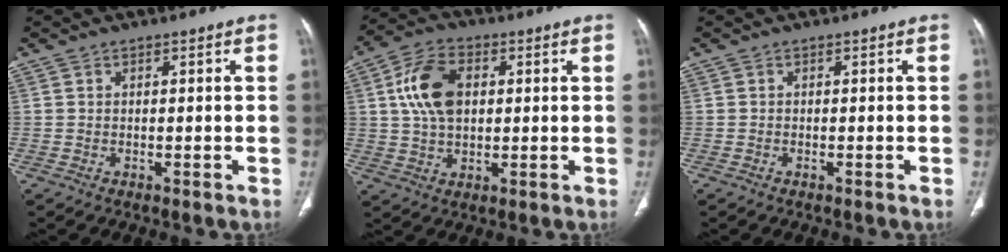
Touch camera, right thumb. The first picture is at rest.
{"total": 10.8, "force": [2.2, 6.9, 8.0], "torque": [-0.143, 0.007, 0.040]}
{"total": 0.0}